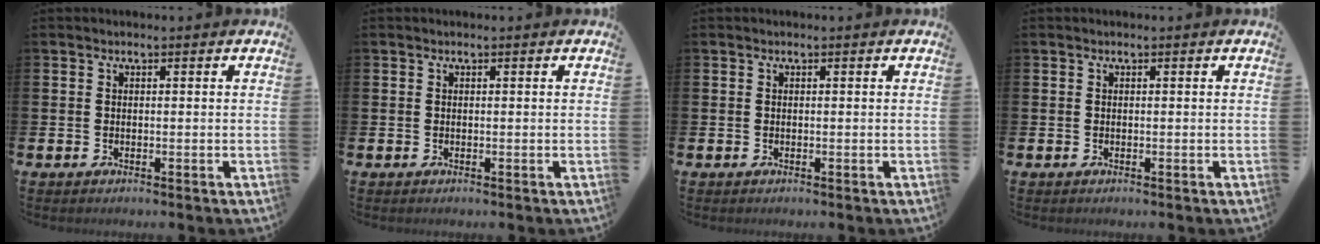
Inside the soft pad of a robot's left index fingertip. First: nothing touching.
{"total": 0.0}
{"total": 0.0}
{"total": 0.0}